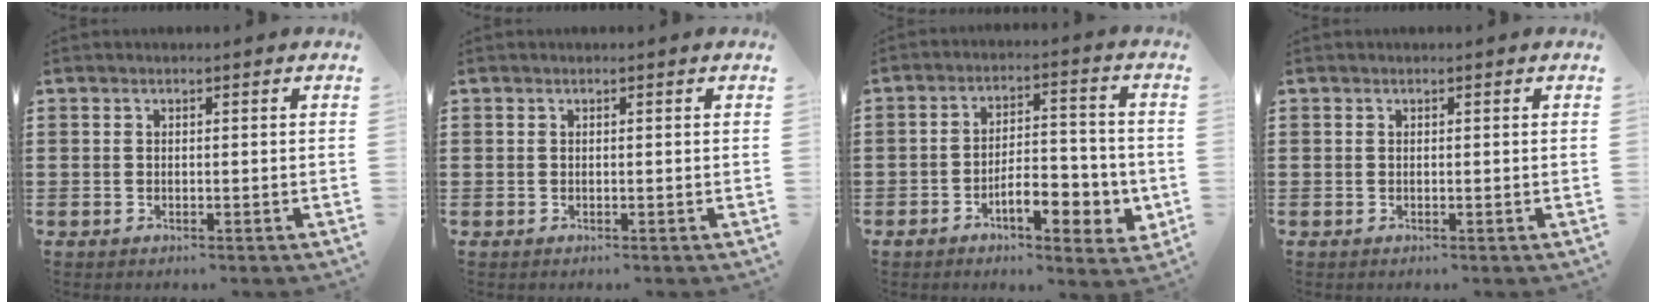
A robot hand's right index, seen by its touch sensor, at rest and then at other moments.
{"total": 0.0}
{"total": 8.1, "force": [-3.3, 3.6, 6.5], "torque": [-0.090, 0.006, -0.057]}
{"total": 0.0}